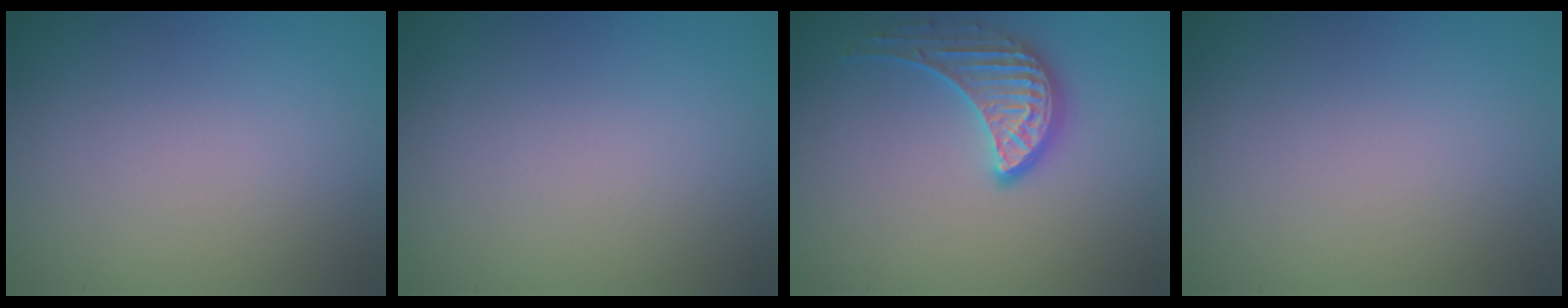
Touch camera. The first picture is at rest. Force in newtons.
{"total": 0.0}
{"total": 3.5, "press": 3.0, "slide": 1.7}
{"total": 0.0}